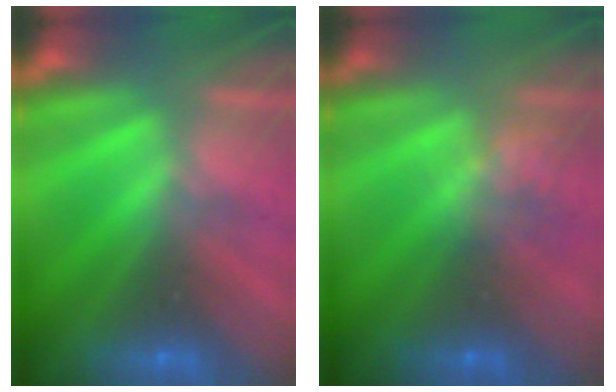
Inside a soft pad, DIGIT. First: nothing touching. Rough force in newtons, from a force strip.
{"total": 2.0}